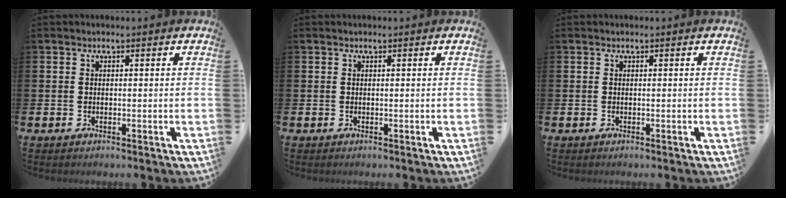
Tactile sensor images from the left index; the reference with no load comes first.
{"total": 0.0}
{"total": 0.0}